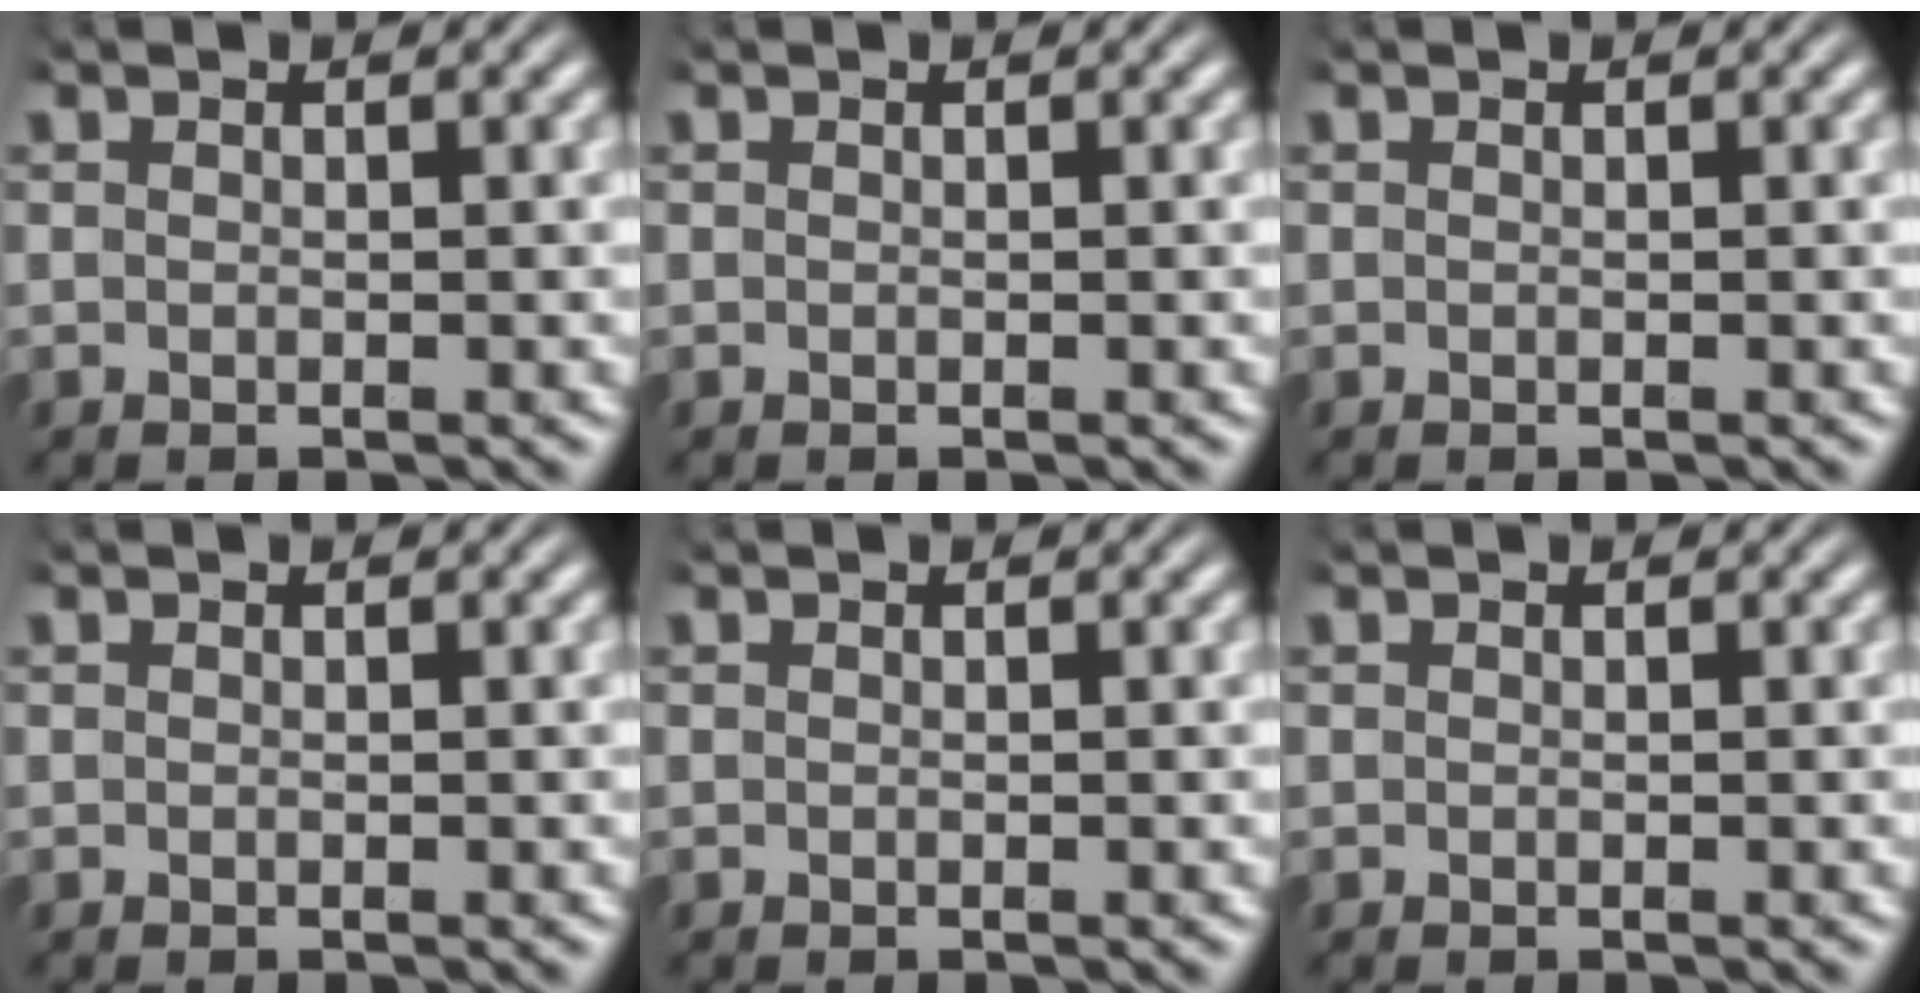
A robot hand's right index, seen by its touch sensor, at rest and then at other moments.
{"total": 0.0}
{"total": 0.0}
{"total": 0.0}
{"total": 0.0}
{"total": 0.0}